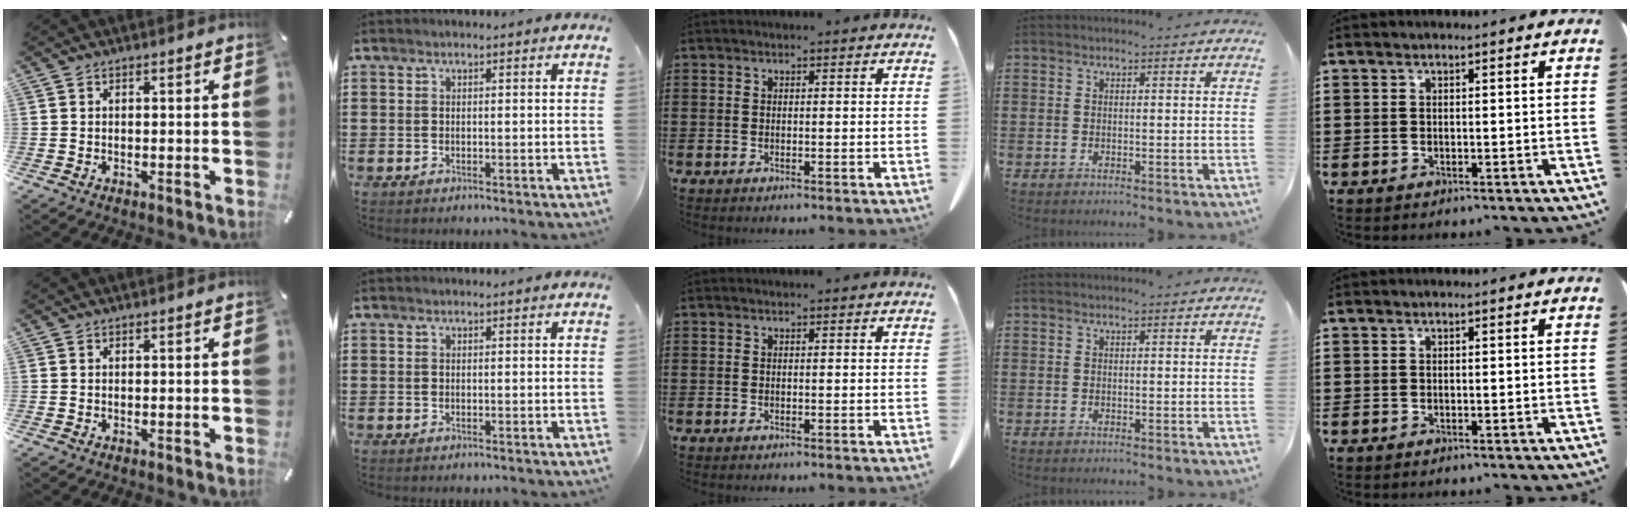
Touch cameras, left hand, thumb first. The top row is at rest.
{}